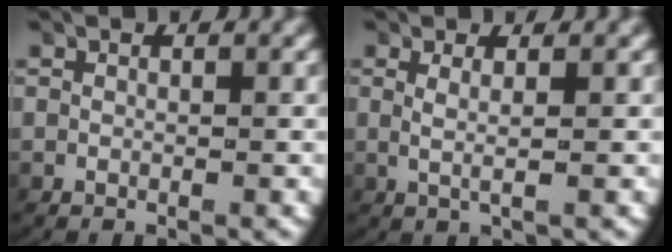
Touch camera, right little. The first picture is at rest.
{"total": 1.8, "force": [0.4, 0.1, 1.8], "torque": [-0.046, -0.009, 0.015]}